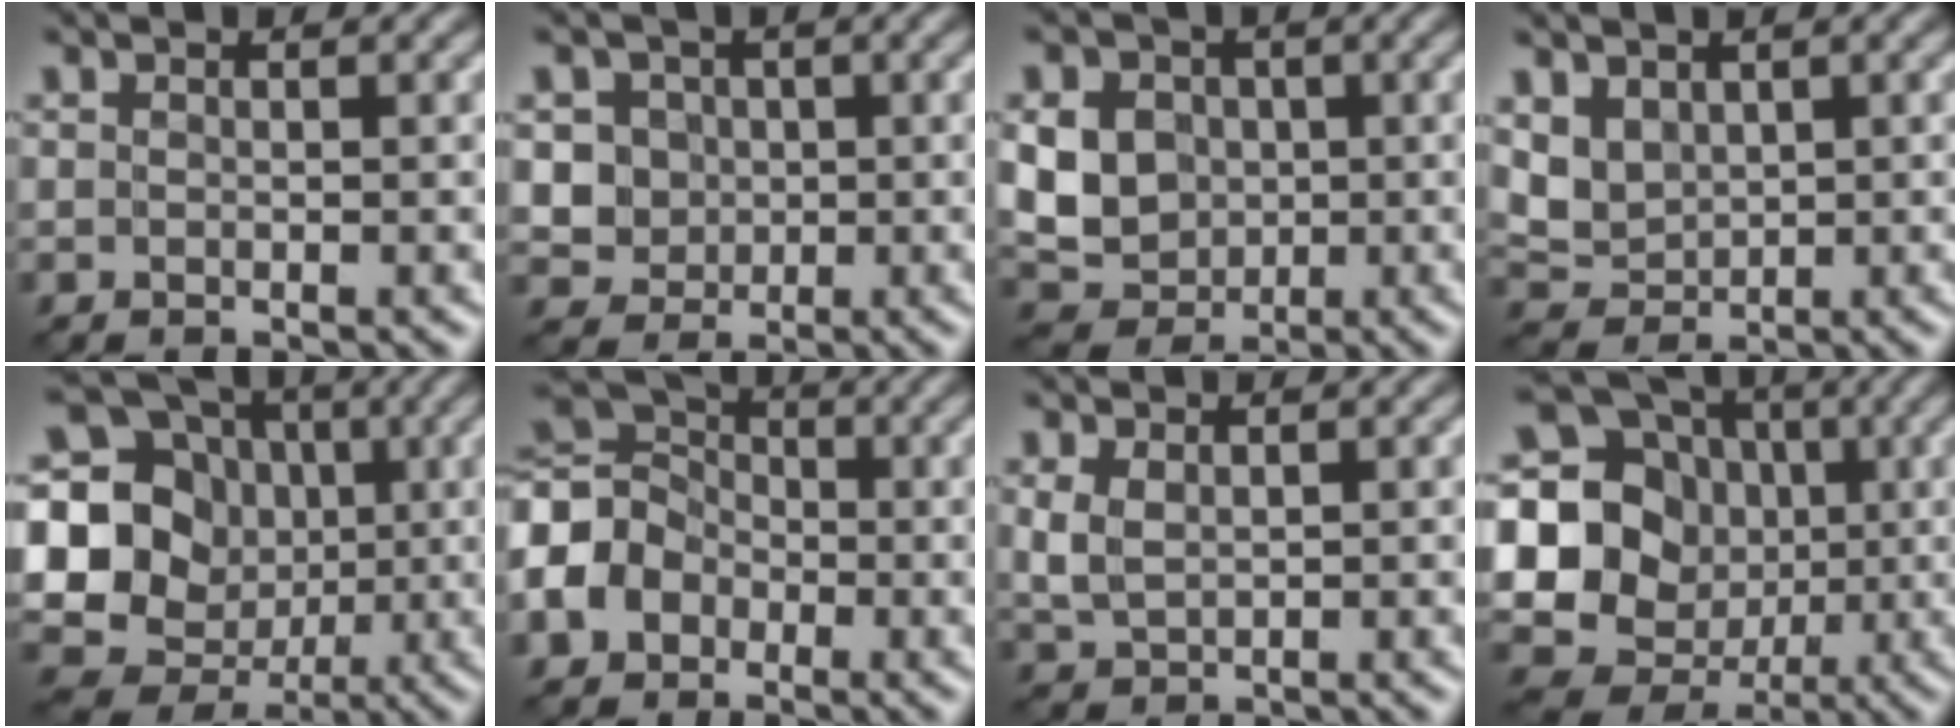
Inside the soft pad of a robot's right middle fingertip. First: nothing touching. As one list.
[{"total": 4.4, "force": [1.0, 4.1, 1.3], "torque": [-0.011, 0.015, 0.014]}, {"total": 6.3, "force": [0.7, 5.5, 2.9], "torque": [-0.065, 0.015, 0.001]}, {"total": 2.7, "force": [1.4, 2.0, 1.1], "torque": [-0.033, -0.006, 0.032]}, {"total": 16.7, "force": [0.9, 15.5, 6.3], "torque": [-0.167, 0.025, -0.006]}, {"total": 6.4, "force": [-1.4, 5.4, 3.2], "torque": [-0.076, 0.013, -0.044]}, {"total": 1.9, "force": [0.9, 1.2, 1.2], "torque": [-0.033, 0.001, 0.023]}, {"total": 18.8, "force": [0.9, 17.5, 6.8], "torque": [-0.174, 0.018, -0.014]}]